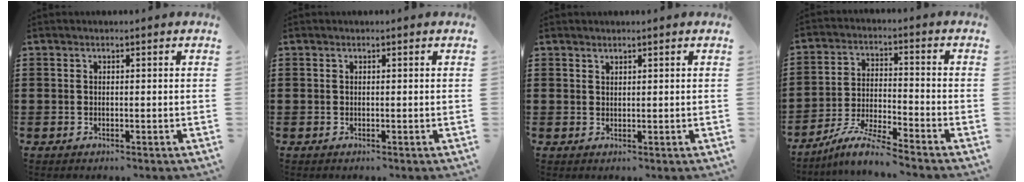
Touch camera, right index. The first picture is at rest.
{"total": 0.0}
{"total": 0.8, "force": [0.8, 0.3, 0.0], "torque": [-0.002, 0.001, 0.015]}
{"total": 6.5, "force": [-5.9, -0.1, 2.7], "torque": [-0.065, -0.010, -0.117]}